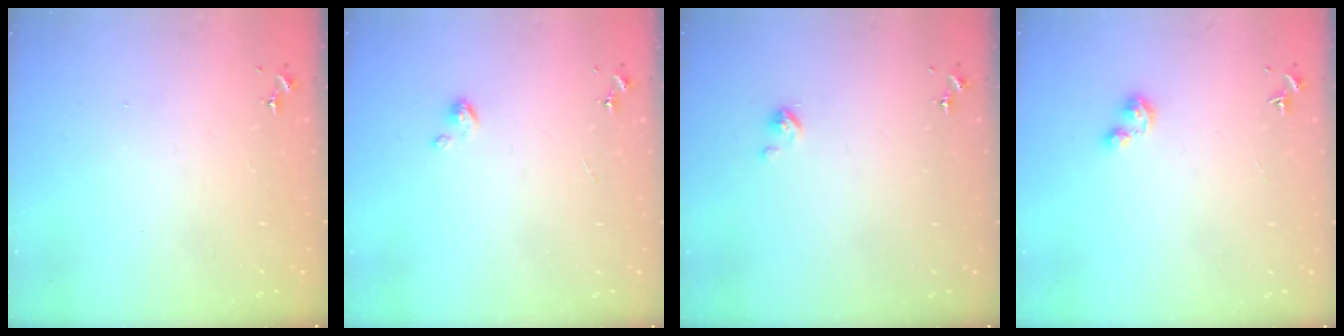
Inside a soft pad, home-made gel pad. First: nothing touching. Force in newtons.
{"total": 2.7, "press": 2.7, "slide": 0.2}
{"total": 3.6, "press": 3.6, "slide": 0.3}
{"total": 2.2, "press": 2.2, "slide": 0.2}